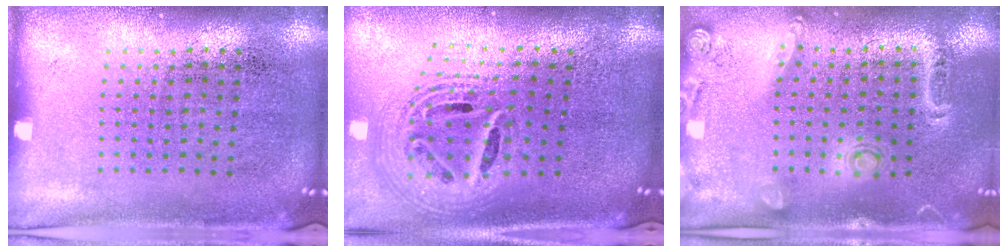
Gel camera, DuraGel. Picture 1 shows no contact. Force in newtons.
{"total": 2.6, "press": 1.8, "slide": 1.8}
{"total": 1.5, "press": 1.3, "slide": 0.8}